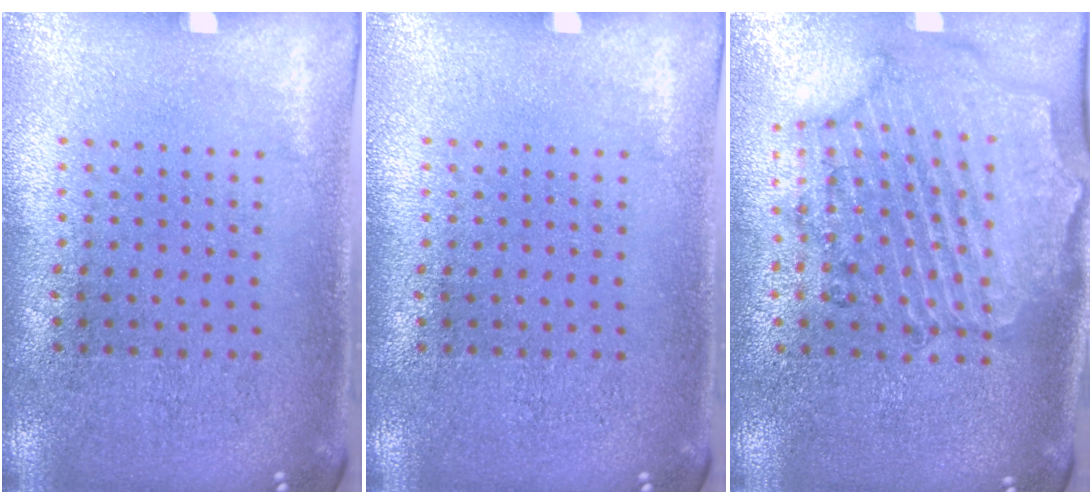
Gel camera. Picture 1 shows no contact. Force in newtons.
{"total": 0.0}
{"total": 1.7, "press": 1.6, "slide": 0.3}